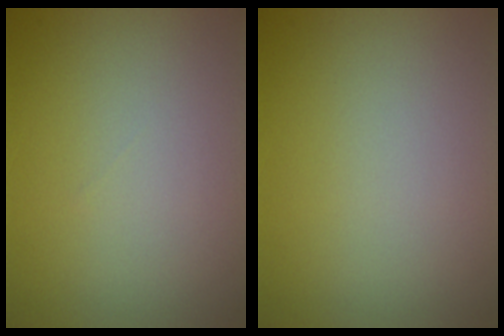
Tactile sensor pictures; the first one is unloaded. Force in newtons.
{"total": 0.0}